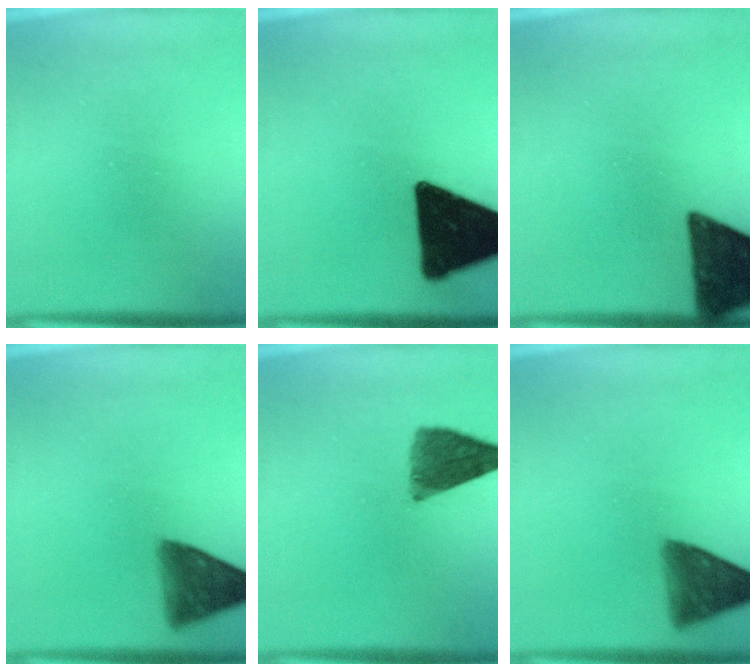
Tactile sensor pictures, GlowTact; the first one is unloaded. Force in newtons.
{"total": 18.1}
{"total": 13.7}
{"total": 7.0}
{"total": 7.1}
{"total": 7.0}